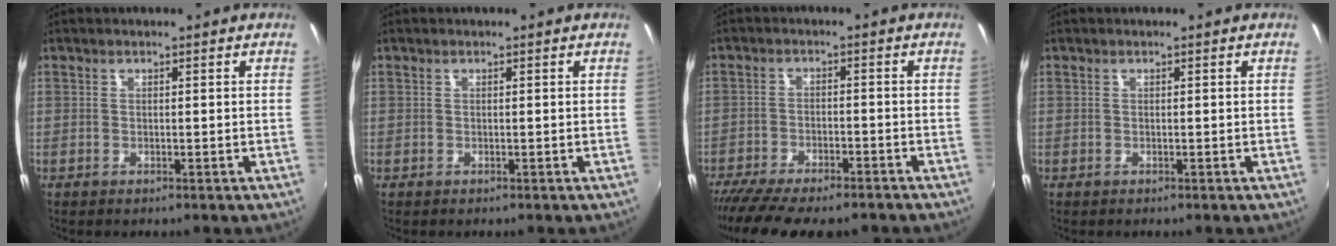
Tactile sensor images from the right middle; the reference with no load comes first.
{"total": 0.0}
{"total": 14.5, "force": [-12.0, 3.6, 7.3], "torque": [-0.154, -0.048, -0.187]}
{"total": 0.0}